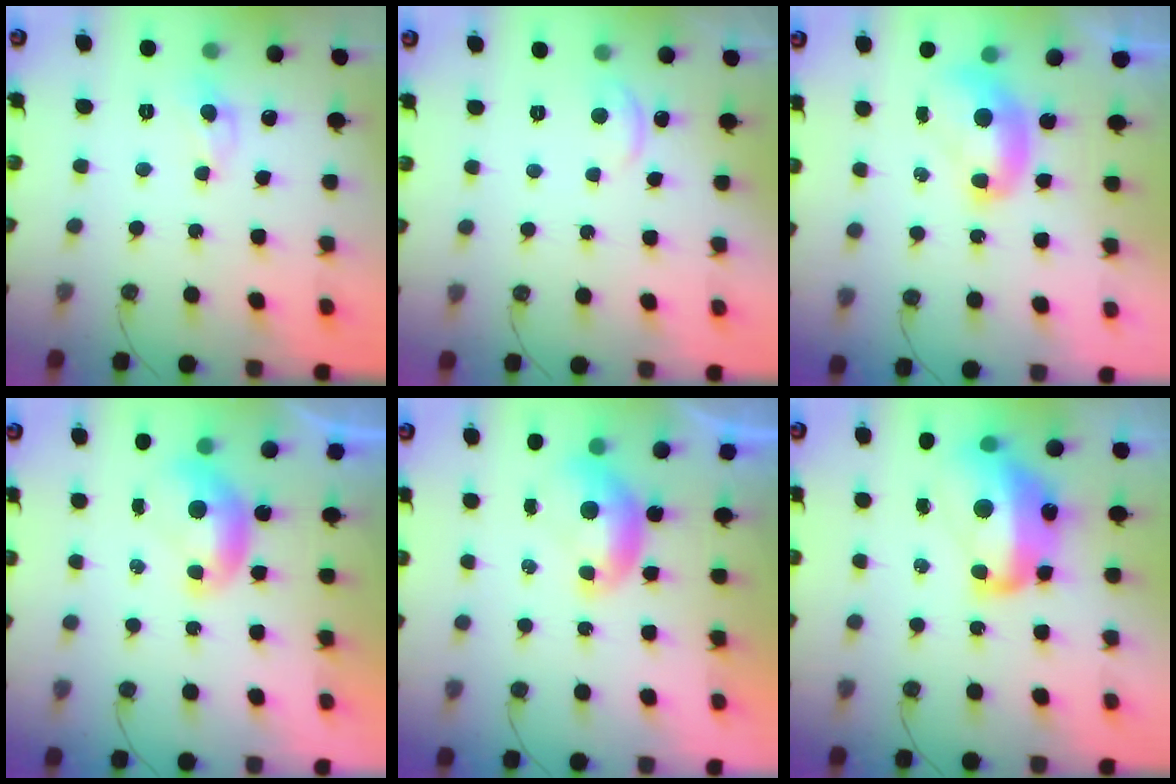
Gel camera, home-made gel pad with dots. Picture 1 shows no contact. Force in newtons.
{"total": 1.9, "press": 1.9, "slide": 0.4}
{"total": 2.1, "press": 2.1, "slide": 0.2}
{"total": 0.0}
{"total": 0.0}
{"total": 11.4, "press": 11.2, "slide": 1.8}